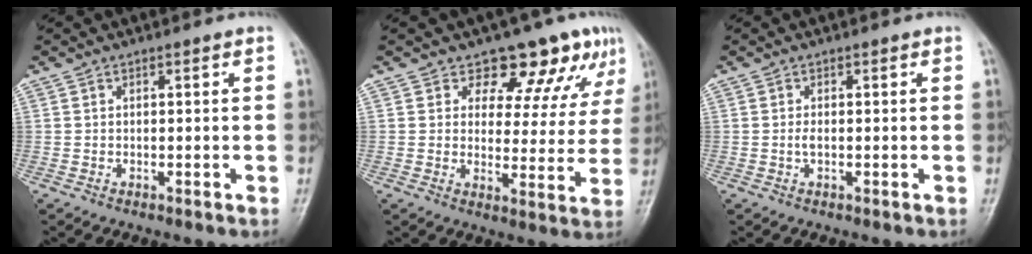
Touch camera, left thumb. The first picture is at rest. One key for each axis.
{"total": 11.8, "fx": 8.7, "fy": 6.2, "fz": 5.1, "tx": -0.017, "ty": -0.047, "tz": 0.099}
{"total": 1.0, "fx": 0.0, "fy": 0.4, "fz": 1.0, "tx": -0.020, "ty": -0.001, "tz": -0.001}